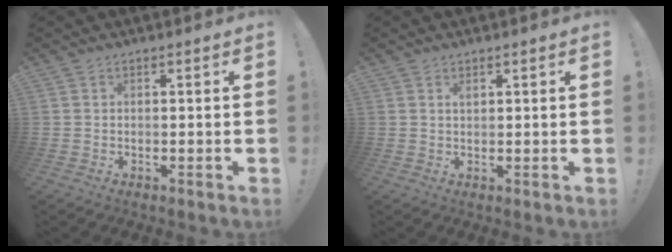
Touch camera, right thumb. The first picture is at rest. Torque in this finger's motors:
{"motor_torque": [0.54, 0.23, 0.27, 0.06, 0.00]}